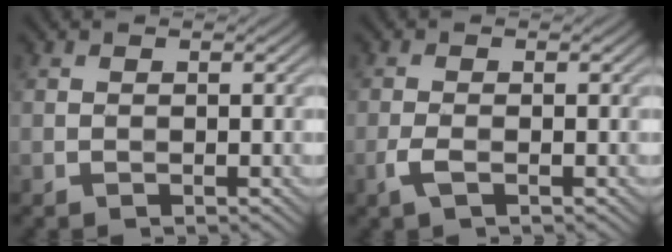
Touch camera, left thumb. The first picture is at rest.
{"total": 2.0, "force": [-1.0, 0.5, 1.7], "torque": [-0.044, 0.001, -0.025]}